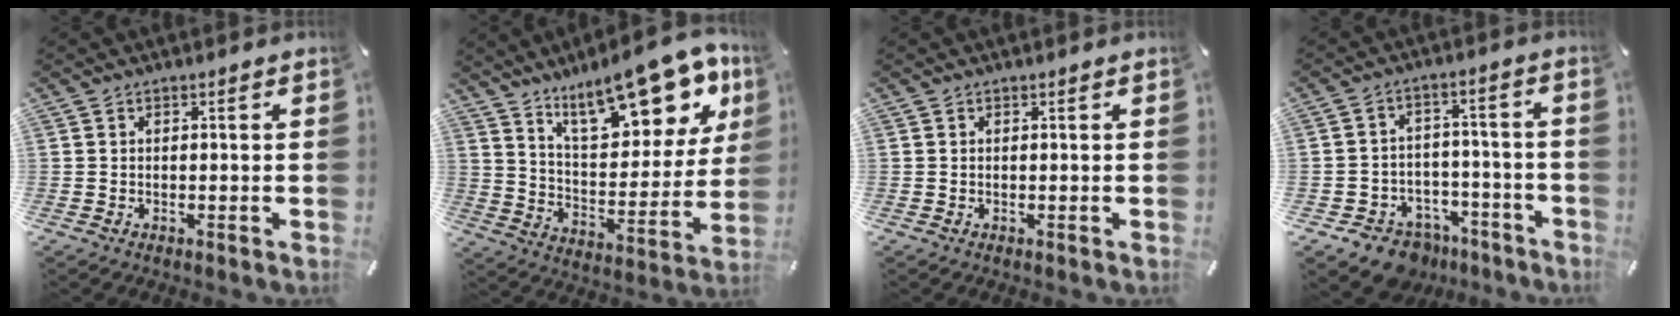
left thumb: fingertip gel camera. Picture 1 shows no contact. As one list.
[{"total": 21.3, "force": [14.8, 8.7, 12.5], "torque": [-0.183, -0.093, 0.251]}, {"total": 0.0}, {"total": 8.9, "force": [-6.5, 5.7, 2.2], "torque": [-0.033, 0.041, -0.112]}]